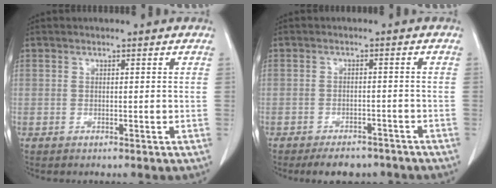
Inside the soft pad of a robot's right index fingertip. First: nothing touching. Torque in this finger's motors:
{"motor_torque": [-0.01, -0.09, 0.01, 0.00]}